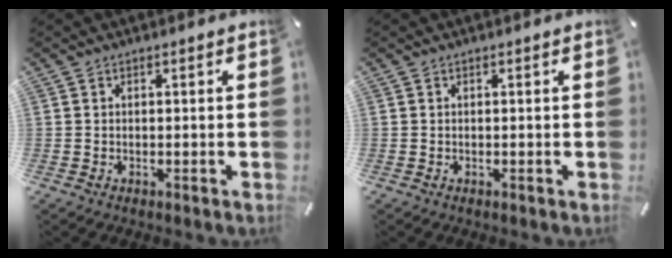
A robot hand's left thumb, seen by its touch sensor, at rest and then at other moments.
{"total": 0.0}